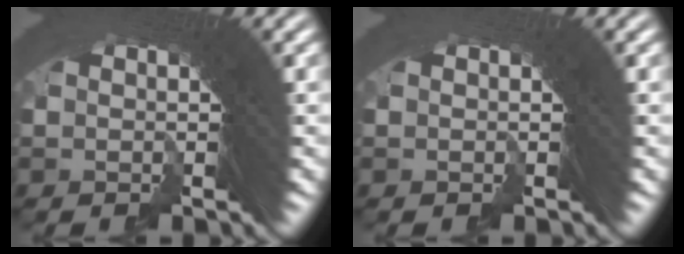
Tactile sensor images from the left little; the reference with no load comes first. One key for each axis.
{"total": 0.0}